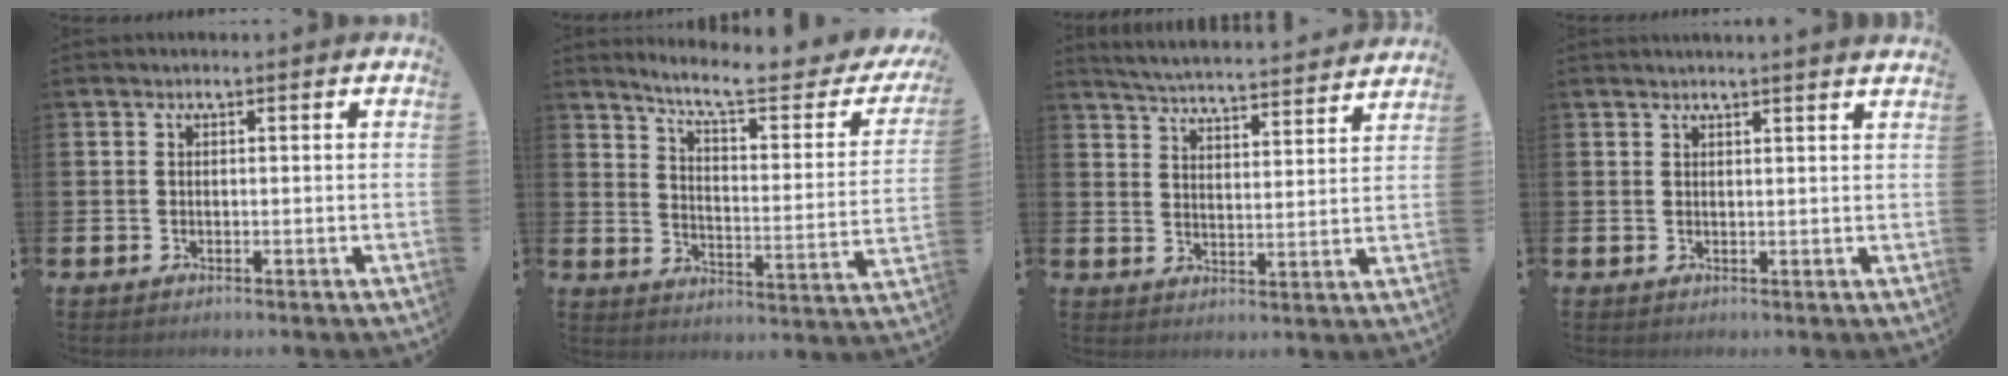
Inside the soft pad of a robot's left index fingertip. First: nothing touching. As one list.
[{"total": 8.1, "force": [7.0, 1.2, 4.0], "torque": [-0.093, -0.052, 0.111]}, {"total": 5.4, "force": [5.3, 0.0, 0.8], "torque": [-0.038, -0.041, 0.091]}, {"total": 1.5, "force": [1.5, -0.4, 0.1], "torque": [0.002, -0.008, 0.026]}]